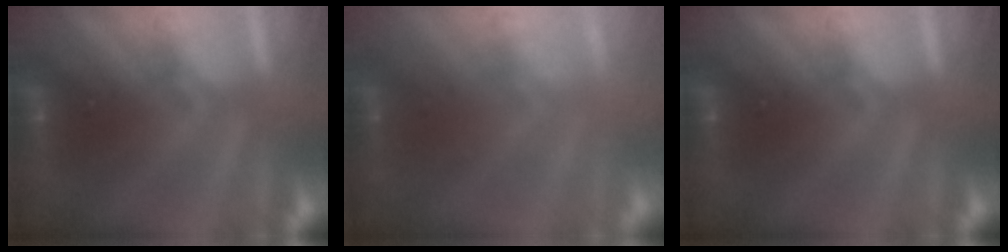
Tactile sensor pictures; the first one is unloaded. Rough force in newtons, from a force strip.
{"total": 2.2}
{"total": 0.0}